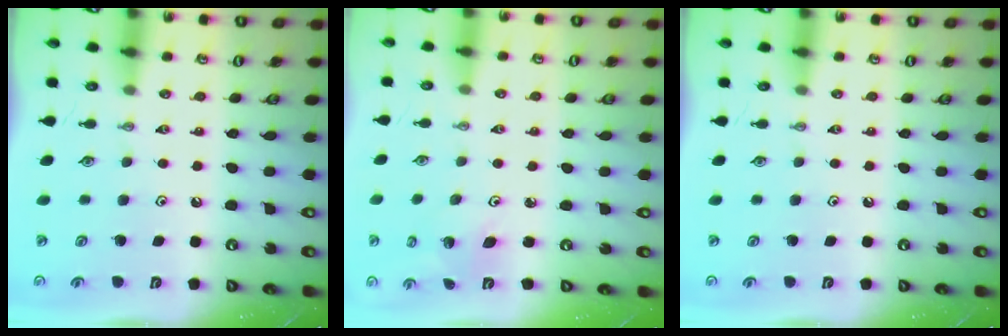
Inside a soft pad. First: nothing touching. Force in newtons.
{"total": 2.7, "press": 2.7, "slide": 0.1}
{"total": 0.0}